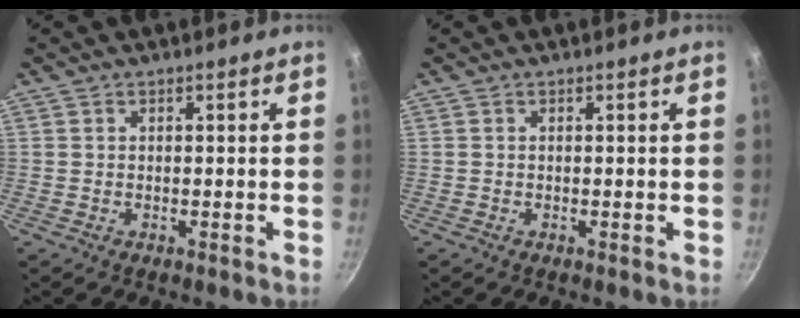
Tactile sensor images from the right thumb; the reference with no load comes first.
{"total": 0.0}